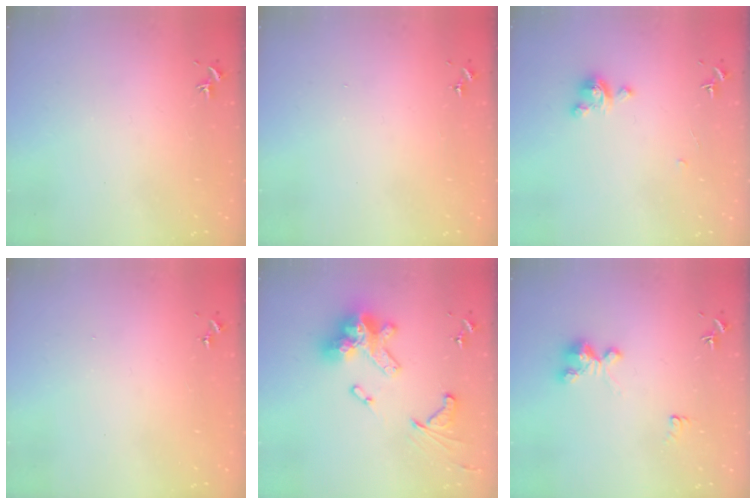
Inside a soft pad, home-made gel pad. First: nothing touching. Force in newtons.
{"total": 0.0}
{"total": 4.8, "press": 4.7, "slide": 0.3}
{"total": 0.0}
{"total": 20.8, "press": 20.7, "slide": 2.2}
{"total": 5.8, "press": 5.8, "slide": 0.6}